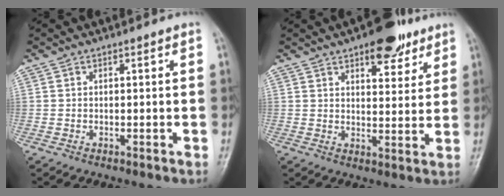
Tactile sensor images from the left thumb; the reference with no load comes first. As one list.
[{"total": 9.6, "force": [6.1, 4.4, 5.9], "torque": [-0.049, -0.030, 0.085]}]